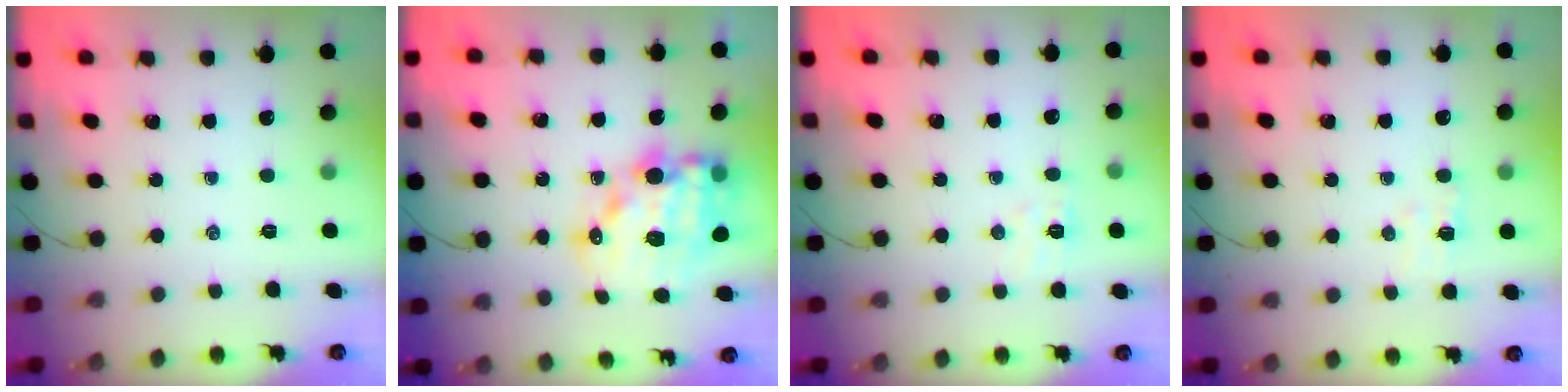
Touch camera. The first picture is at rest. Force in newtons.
{"total": 17.3, "press": 16.8, "slide": 4.1}
{"total": 5.5, "press": 5.4, "slide": 1.0}
{"total": 3.6, "press": 3.5, "slide": 1.0}